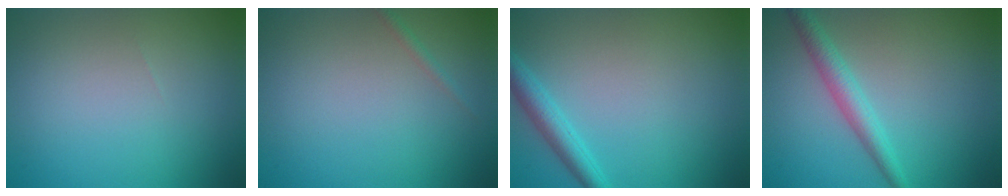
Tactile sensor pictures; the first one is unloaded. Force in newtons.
{"total": 0.7, "press": 0.7, "slide": 0.0}
{"total": 2.6, "press": 2.6, "slide": 0.2}
{"total": 2.7, "press": 2.7, "slide": 0.2}